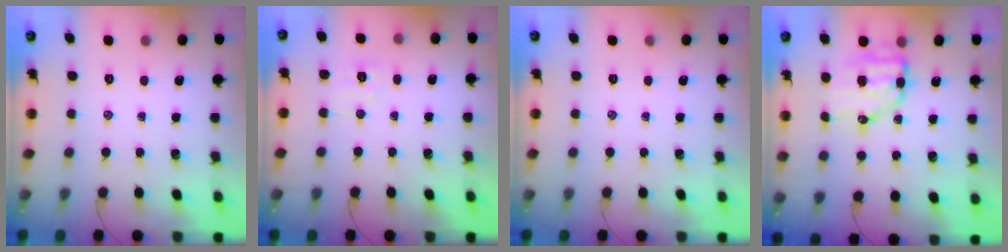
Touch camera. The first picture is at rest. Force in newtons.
{"total": 4.1, "press": 4.0, "slide": 1.0}
{"total": 0.0}
{"total": 8.5, "press": 8.3, "slide": 1.6}